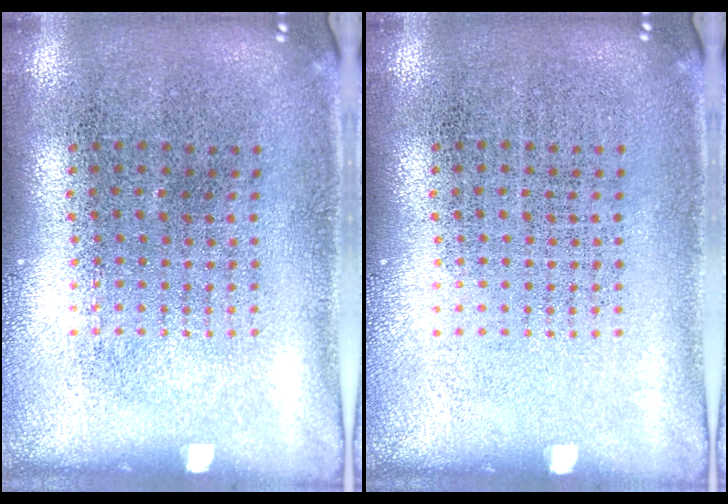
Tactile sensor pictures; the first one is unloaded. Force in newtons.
{"total": 0.0}